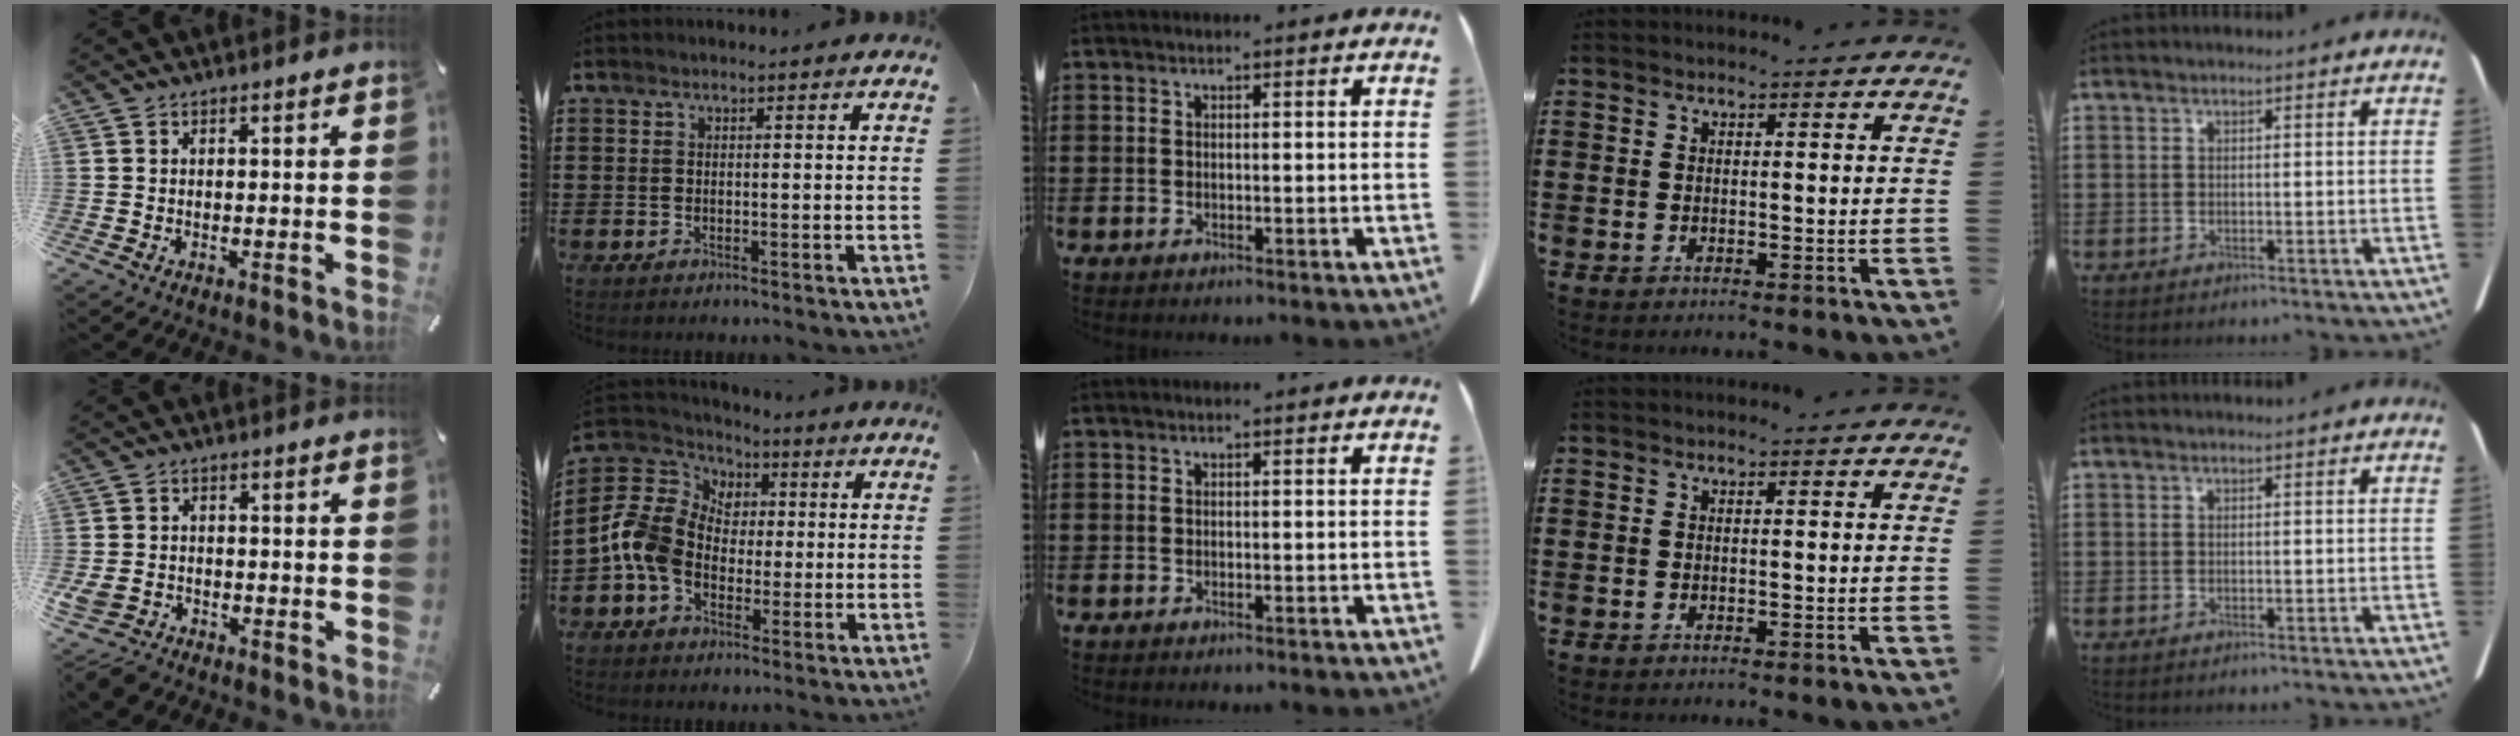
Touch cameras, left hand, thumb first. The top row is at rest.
{"thumb": {"total": 4.7, "force": [-3.0, 3.0, 1.9], "torque": [-0.058, 0.008, -0.063]}, "index": {"total": 10.7, "force": [-1.3, 8.9, 5.8], "torque": [-0.169, 0.010, -0.033]}}